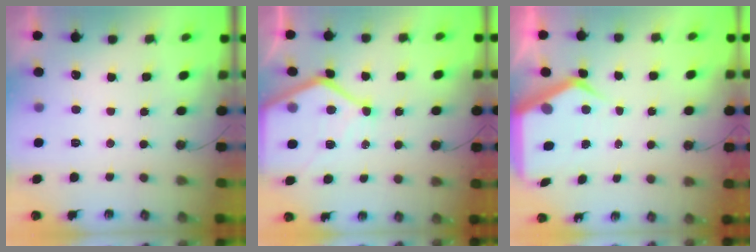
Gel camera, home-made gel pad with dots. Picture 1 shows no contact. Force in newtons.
{"total": 15.7, "press": 15.6, "slide": 1.7}
{"total": 7.5, "press": 7.5, "slide": 0.5}